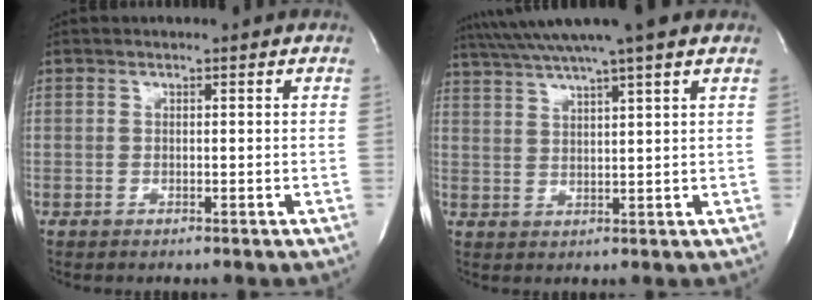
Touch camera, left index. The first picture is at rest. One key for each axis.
{"total": 11.4, "fx": 9.3, "fy": -1.1, "fz": 6.4, "tx": -0.117, "ty": 0.021, "tz": 0.138}